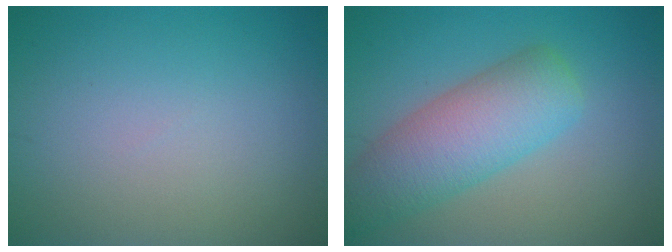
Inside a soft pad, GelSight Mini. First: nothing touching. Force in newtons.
{"total": 6.7, "press": 6.7, "slide": 0.4}